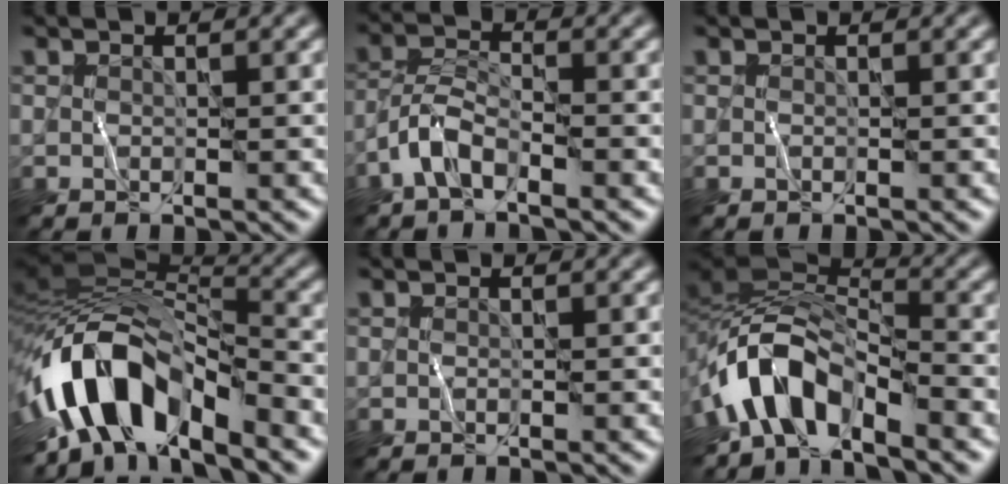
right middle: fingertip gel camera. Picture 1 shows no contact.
{"total": 2.9, "force": [-2.0, 1.1, 1.8], "torque": [-0.035, 0.010, -0.048]}
{"total": 0.0}
{"total": 12.6, "force": [-5.0, 6.3, 9.7], "torque": [-0.174, 0.001, -0.097]}
{"total": 0.0}
{"total": 7.1, "force": [-4.2, 3.4, 4.6], "torque": [-0.066, 0.008, -0.090]}